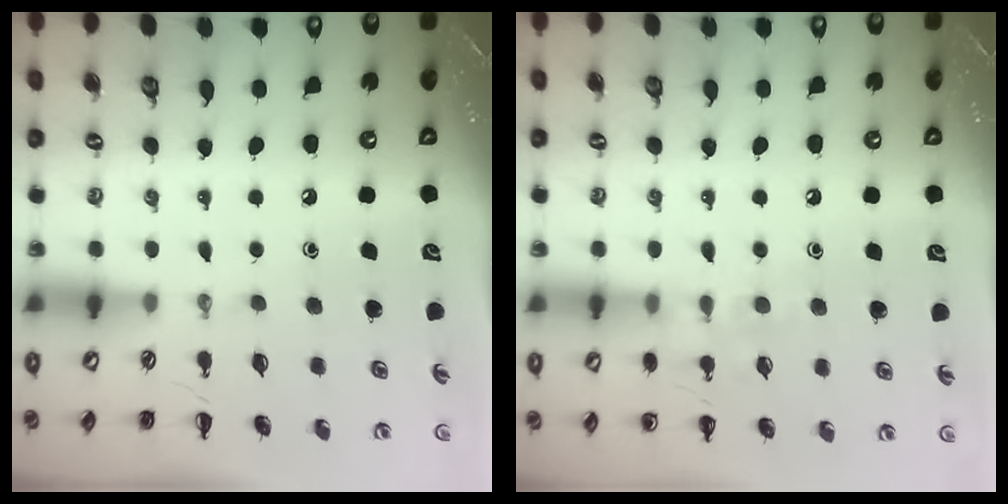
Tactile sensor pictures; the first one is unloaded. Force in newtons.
{"total": 8.5, "press": 8.4, "slide": 0.7}